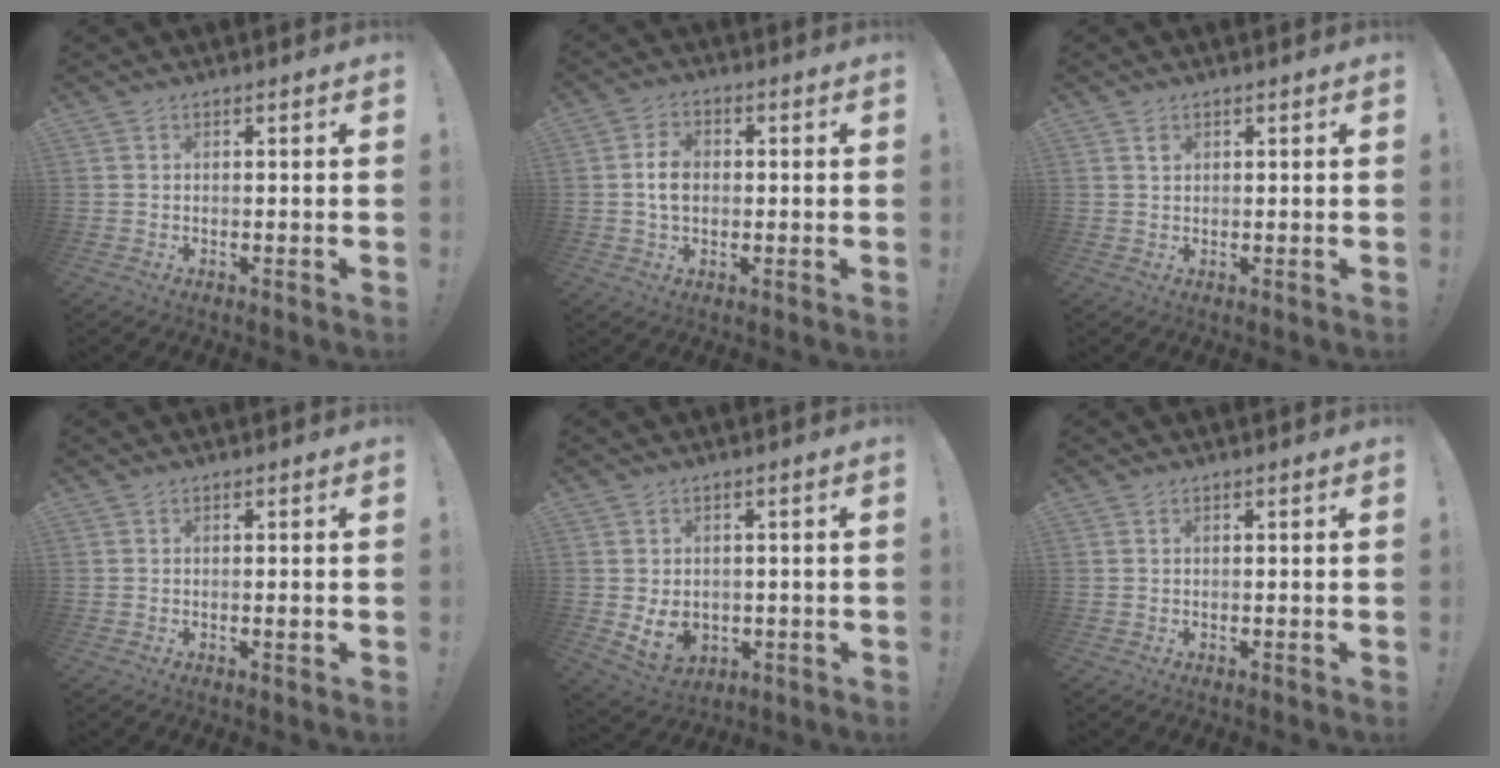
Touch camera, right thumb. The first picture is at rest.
{"total": 6.1, "force": [0.1, 4.6, 4.1], "torque": [-0.059, 0.007, -0.001]}
{"total": 1.2, "force": [0.7, 0.8, 0.5], "torque": [0.003, -0.003, 0.011]}
{"total": 1.1, "force": [-0.2, 0.1, 1.1], "torque": [-0.010, -0.004, -0.005]}
{"total": 6.6, "force": [0.1, 5.5, 3.7], "torque": [-0.052, -0.008, 0.004]}
{"total": 0.0}